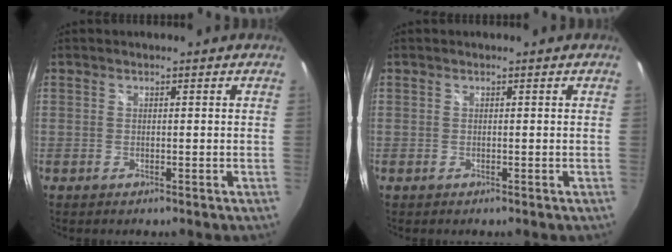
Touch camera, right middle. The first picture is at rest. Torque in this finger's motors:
{"motor_torque": [0.02, -0.03, 0.00, 0.00]}